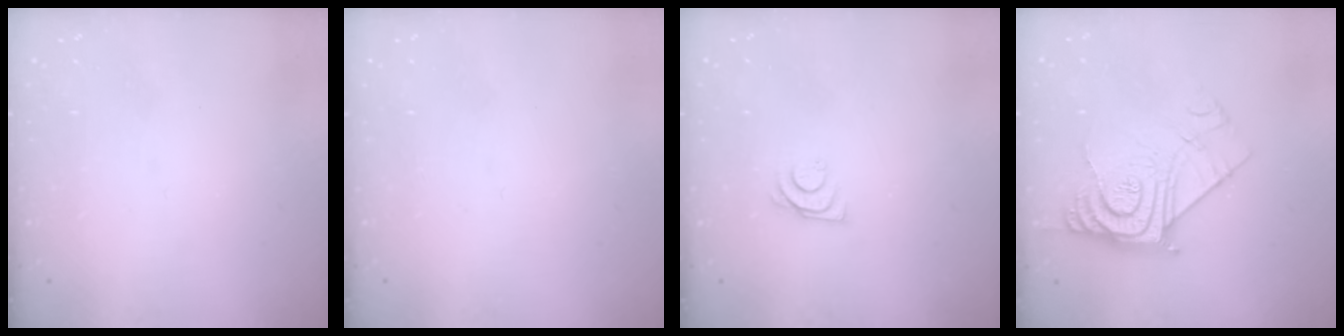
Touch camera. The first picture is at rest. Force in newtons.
{"total": 1.8, "press": 1.7, "slide": 0.1}
{"total": 5.7, "press": 5.7, "slide": 0.5}
{"total": 15.3, "press": 15.2, "slide": 1.1}